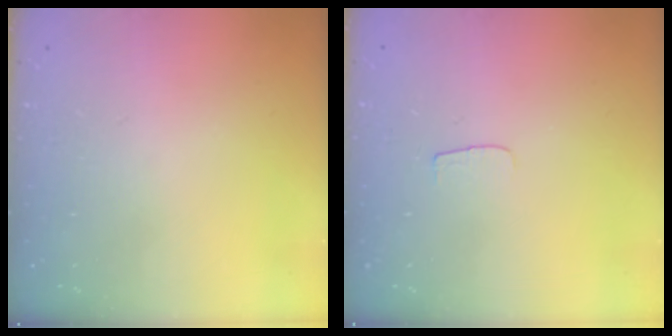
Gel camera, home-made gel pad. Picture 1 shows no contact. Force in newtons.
{"total": 3.5, "press": 3.4, "slide": 0.4}